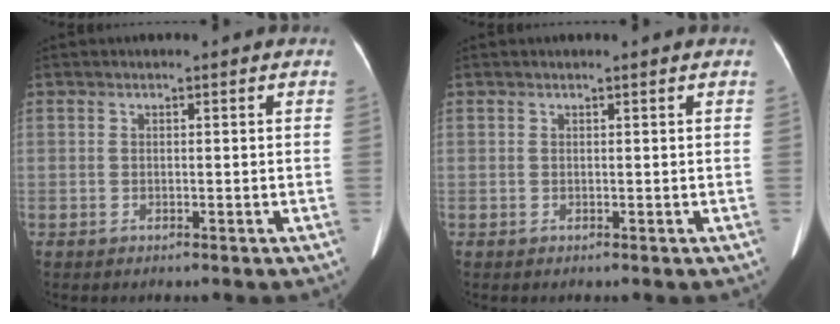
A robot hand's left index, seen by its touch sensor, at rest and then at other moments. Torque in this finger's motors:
{"motor_torque": [0.09, -0.15, 0.00, 0.02]}